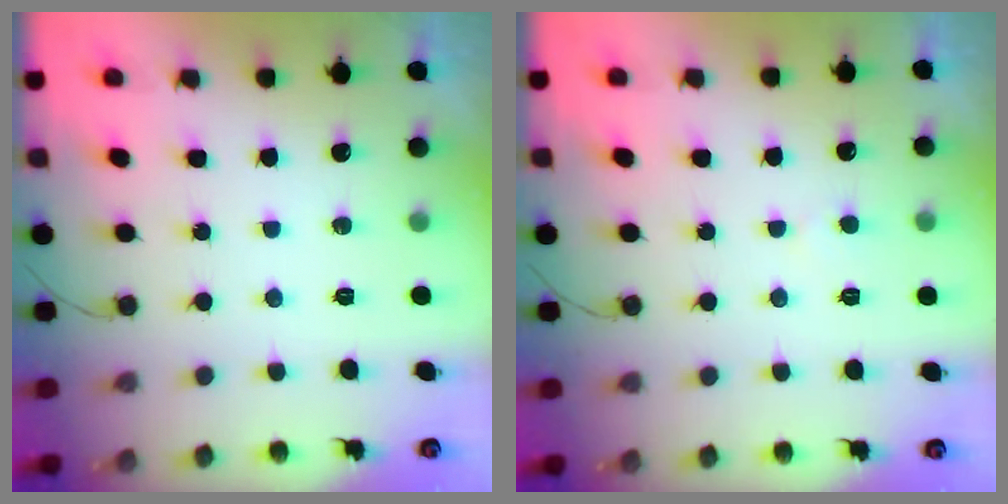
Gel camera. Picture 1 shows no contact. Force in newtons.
{"total": 2.5, "press": 2.4, "slide": 0.3}